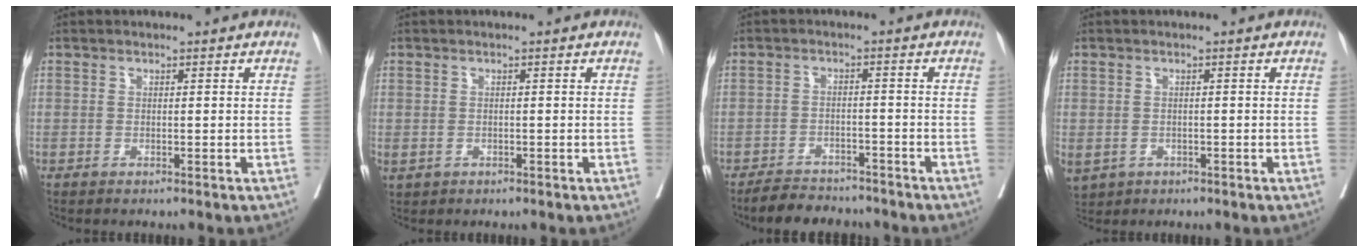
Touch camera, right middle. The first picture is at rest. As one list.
[{"total": 1.4, "force": [-0.3, 1.1, 0.9], "torque": [-0.025, 0.000, 0.004]}, {"total": 6.6, "force": [-6.0, 2.3, 1.5], "torque": [-0.028, -0.008, -0.091]}, {"total": 8.5, "force": [-3.5, 6.8, 3.7], "torque": [-0.111, -0.006, -0.043]}]